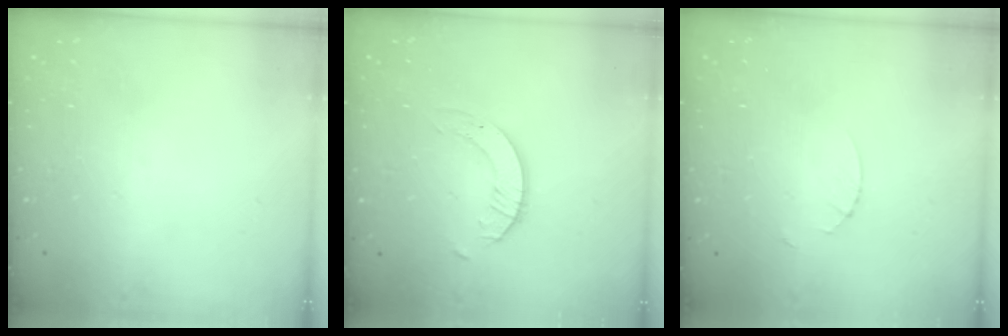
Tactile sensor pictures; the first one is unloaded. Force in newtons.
{"total": 2.1, "press": 2.1, "slide": 0.2}
{"total": 2.7, "press": 2.7, "slide": 0.3}